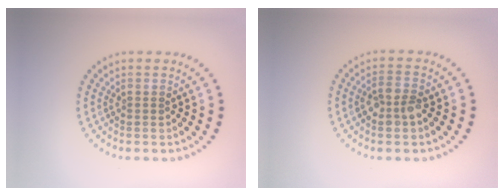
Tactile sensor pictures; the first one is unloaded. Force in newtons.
{"total": 2.4, "press": 2.4, "slide": 0.5}